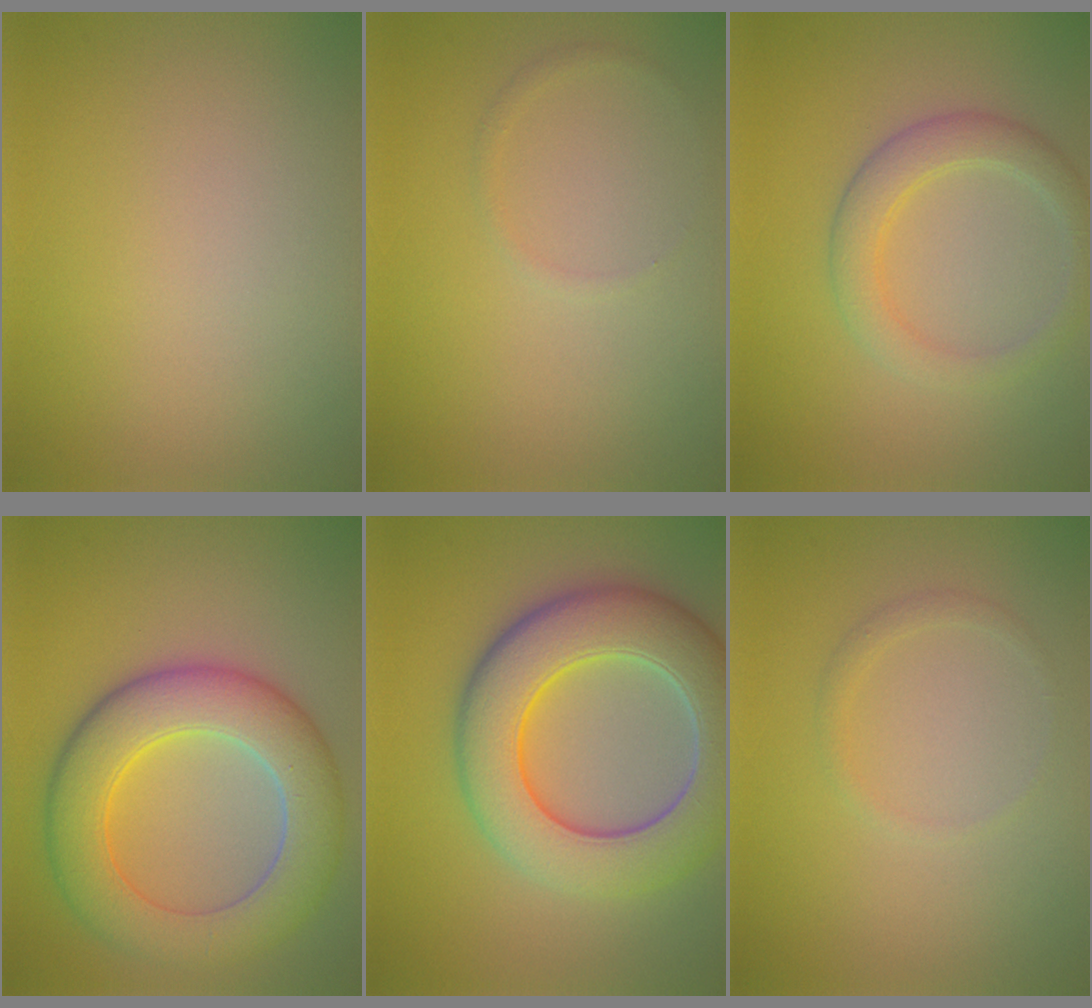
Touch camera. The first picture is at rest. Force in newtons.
{"total": 0.6, "press": 0.6, "slide": 0.1}
{"total": 3.2, "press": 3.2, "slide": 0.3}
{"total": 8.8, "press": 8.8, "slide": 0.4}
{"total": 10.1, "press": 10.1, "slide": 0.6}
{"total": 0.9, "press": 0.9, "slide": 0.1}